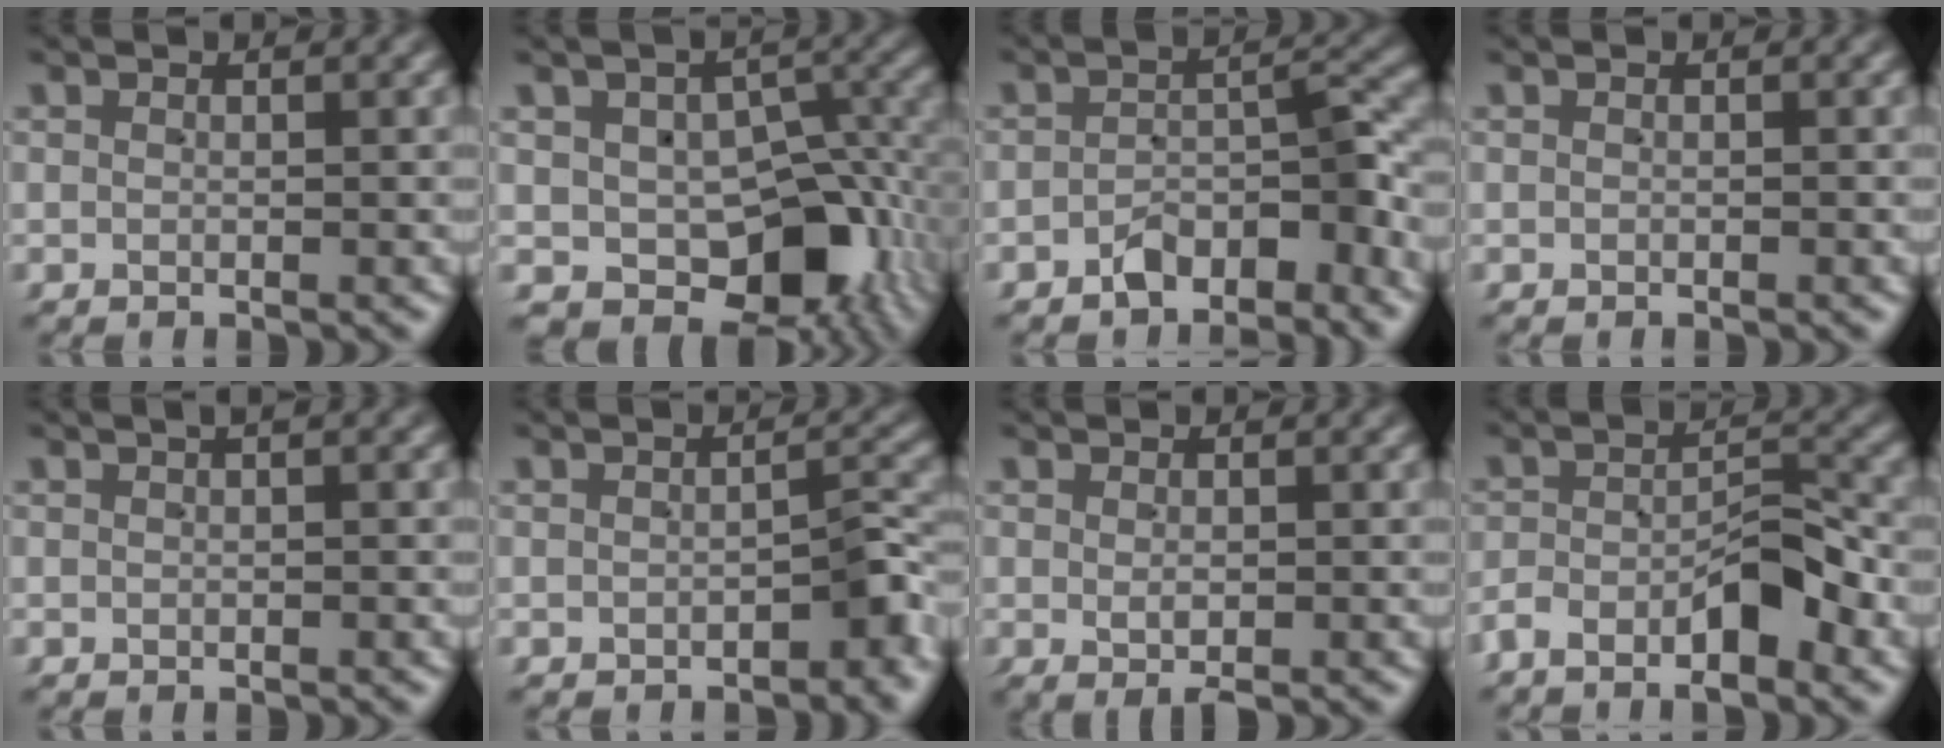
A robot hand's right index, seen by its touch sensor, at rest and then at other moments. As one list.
[{"total": 12.6, "force": [-3.9, 9.4, 7.4], "torque": [-0.123, -0.078, -0.027]}, {"total": 4.4, "force": [-3.6, 1.0, 2.3], "torque": [-0.025, 0.010, -0.061]}, {"total": 0.0}, {"total": 1.1, "force": [0.4, 0.3, 0.9], "torque": [-0.009, 0.012, 0.003]}, {"total": 2.6, "force": [-1.7, 0.9, 1.7], "torque": [-0.016, 0.002, -0.026]}, {"total": 1.6, "force": [-0.3, 0.4, 1.5], "torque": [-0.027, -0.007, 0.005]}, {"total": 4.1, "force": [-2.9, 1.6, 2.4], "torque": [-0.031, 0.003, -0.053]}]